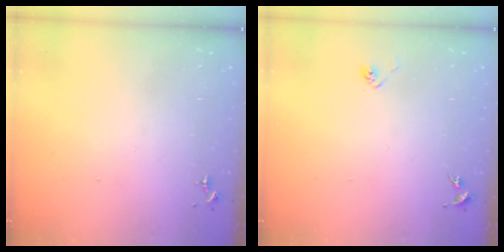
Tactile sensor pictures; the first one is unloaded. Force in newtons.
{"total": 3.3, "press": 3.2, "slide": 0.8}